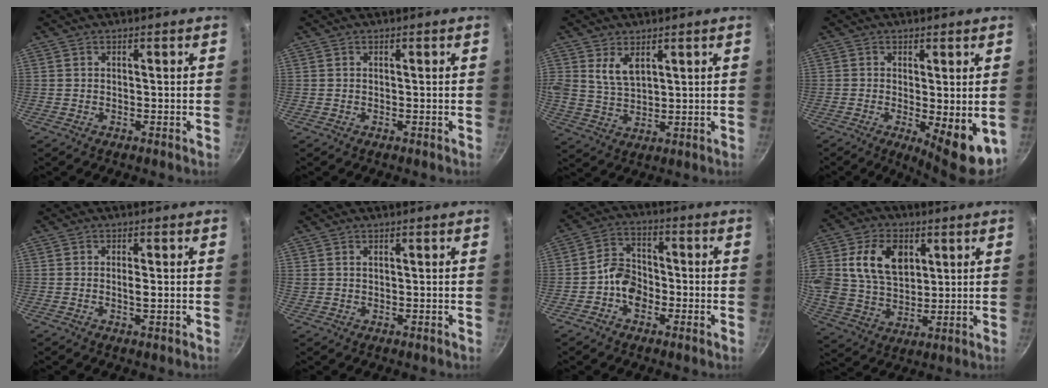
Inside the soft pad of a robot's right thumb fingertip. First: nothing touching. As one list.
[{"total": 0.0}, {"total": 5.7, "force": [2.8, 3.3, 3.7], "torque": [-0.062, -0.025, 0.058]}, {"total": 8.8, "force": [-1.4, 3.0, 8.2], "torque": [-0.101, -0.008, -0.008]}, {"total": 1.7, "force": [-0.1, 0.5, 1.7], "torque": [-0.033, 0.001, -0.004]}, {"total": 0.8, "force": [0.4, 0.6, 0.3], "torque": [-0.005, 0.002, 0.010]}, {"total": 7.0, "force": [-2.2, 5.3, 4.1], "torque": [-0.042, 0.028, -0.049]}, {"total": 15.8, "force": [4.4, 11.2, 10.1], "torque": [-0.171, -0.002, 0.084]}]